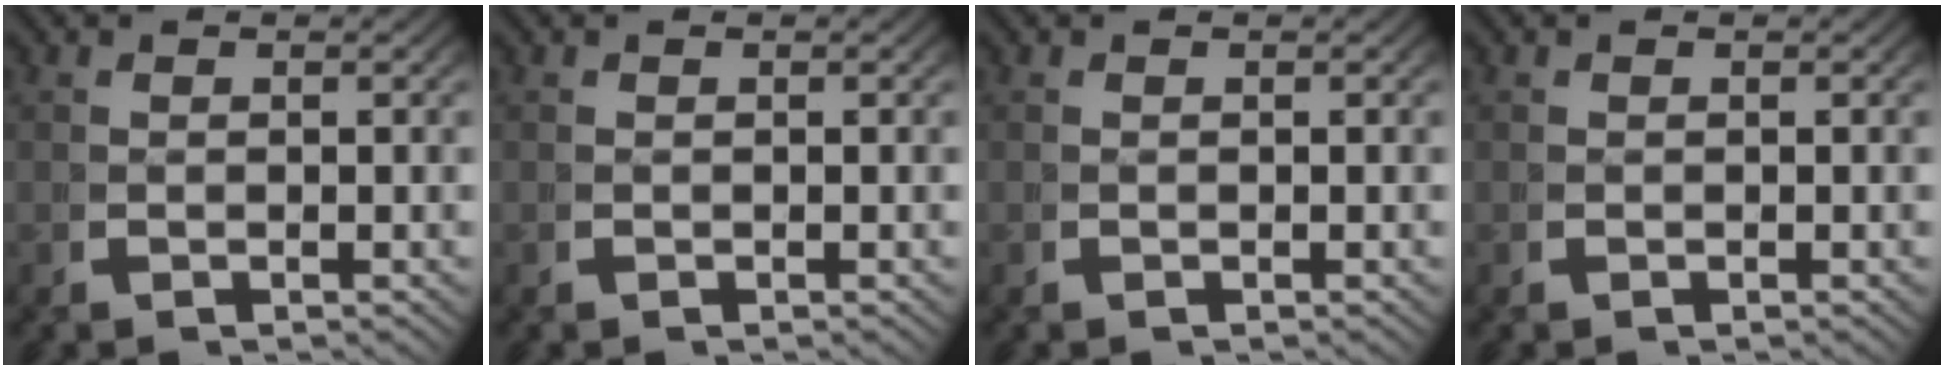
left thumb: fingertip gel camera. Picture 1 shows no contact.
{"total": 0.0}
{"total": 0.0}
{"total": 0.0}